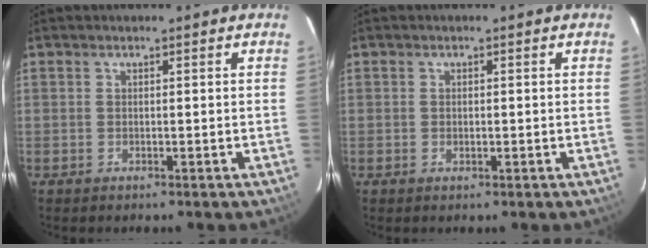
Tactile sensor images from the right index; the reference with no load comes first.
{"total": 0.8, "force": [-0.1, 0.6, 0.4], "torque": [-0.007, 0.000, -0.002]}